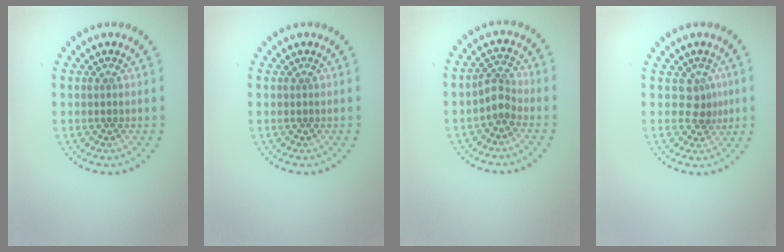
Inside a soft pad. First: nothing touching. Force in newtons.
{"total": 0.0}
{"total": 2.1, "press": 1.7, "slide": 1.3}
{"total": 1.8, "press": 1.4, "slide": 1.2}